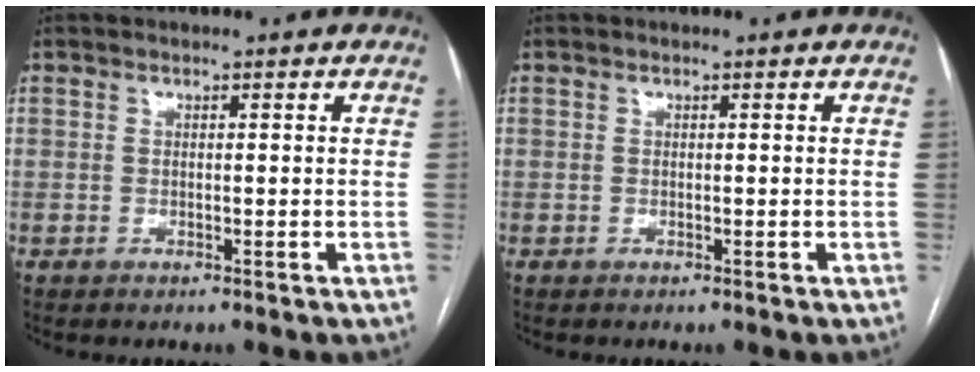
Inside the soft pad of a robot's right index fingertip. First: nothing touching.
{"total": 0.0}